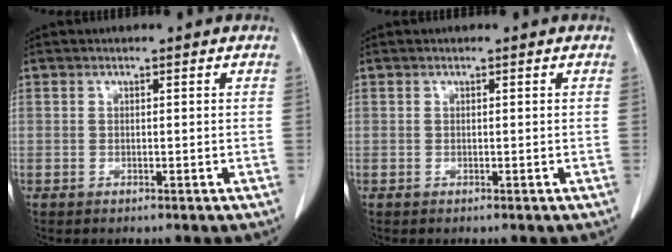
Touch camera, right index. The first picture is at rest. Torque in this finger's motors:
{"motor_torque": [0.08, -0.03, -0.01, 0.00]}